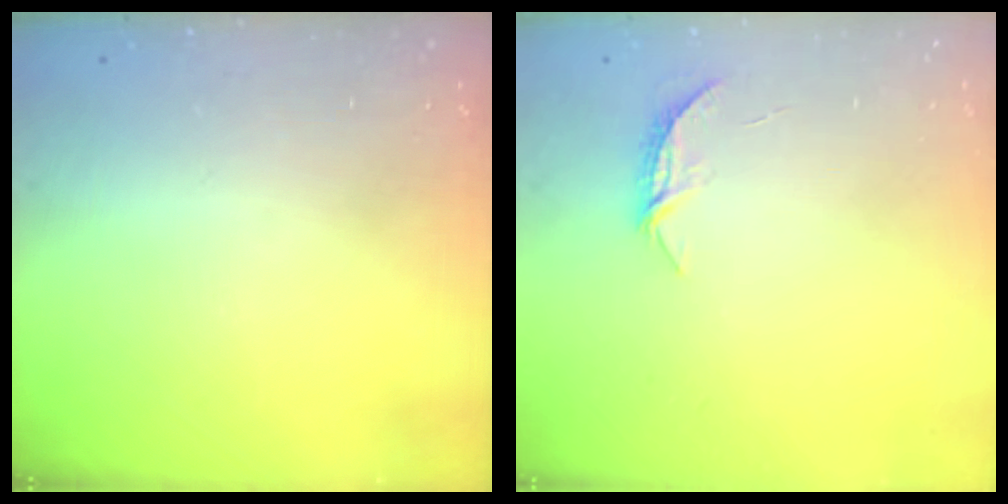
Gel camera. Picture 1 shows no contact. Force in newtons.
{"total": 5.2, "press": 5.2, "slide": 0.4}